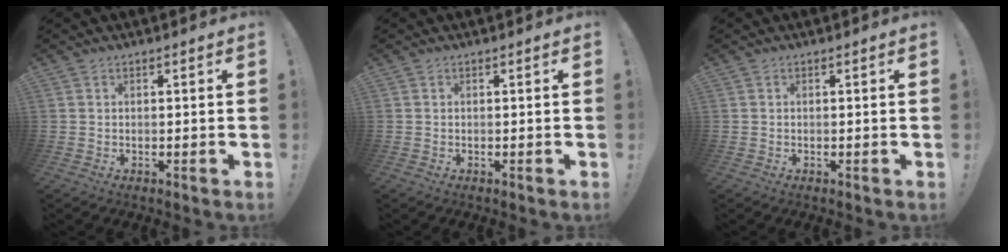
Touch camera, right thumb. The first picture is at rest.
{"total": 0.0}
{"total": 0.0}